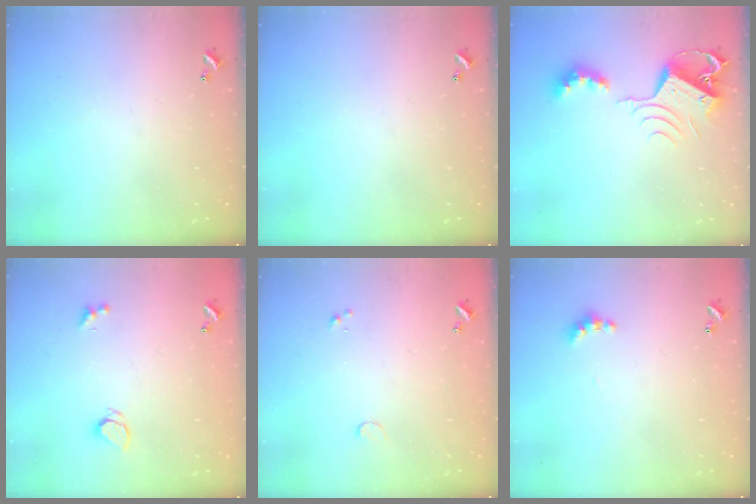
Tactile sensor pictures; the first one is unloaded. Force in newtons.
{"total": 0.0}
{"total": 10.3, "press": 10.3, "slide": 0.8}
{"total": 1.8, "press": 1.7, "slide": 0.3}
{"total": 0.9, "press": 0.8, "slide": 0.2}
{"total": 4.4, "press": 4.4, "slide": 0.9}